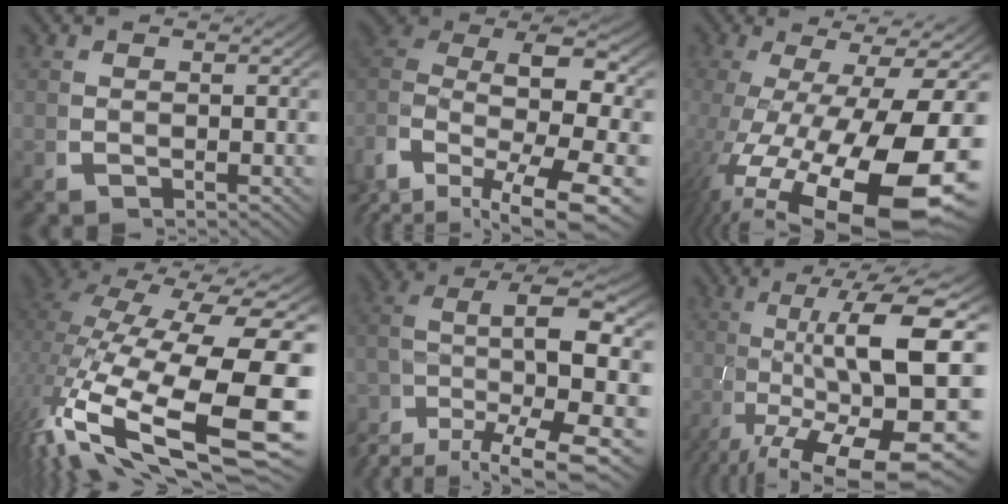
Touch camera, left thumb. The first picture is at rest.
{"total": 14.2, "force": [-0.5, 9.9, 10.2], "torque": [-0.213, -0.052, 0.012]}
{"total": 17.4, "force": [-2.7, 9.6, 14.3], "torque": [-0.270, -0.057, 0.000]}
{"total": 17.2, "force": [-2.9, 9.0, 14.4], "torque": [-0.293, -0.073, 0.002]}
{"total": 10.0, "force": [-0.9, 5.6, 8.3], "torque": [-0.172, -0.054, 0.013]}
{"total": 16.7, "force": [-2.7, 8.3, 14.2], "torque": [-0.253, -0.056, -0.006]}